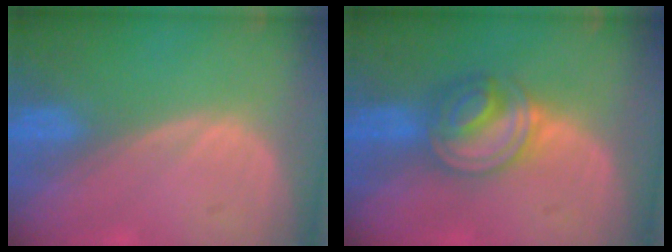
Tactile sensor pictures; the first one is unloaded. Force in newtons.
{"total": 6.0, "press": 6.0, "slide": 0.5}